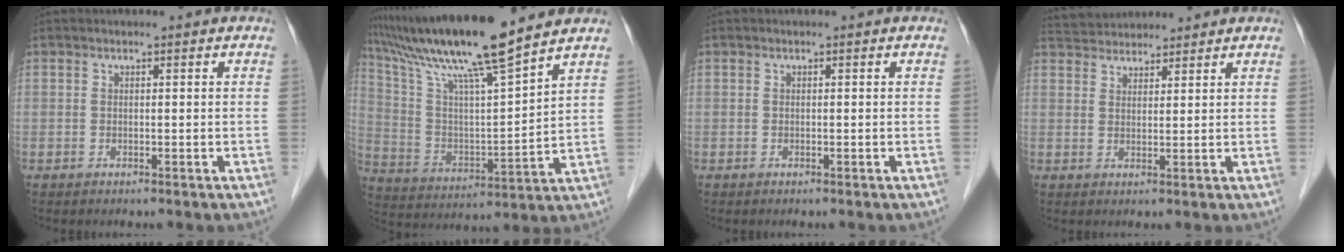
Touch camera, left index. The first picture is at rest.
{"total": 16.9, "force": [13.9, -1.0, 9.5], "torque": [-0.179, 0.003, 0.252]}
{"total": 0.0}
{"total": 6.3, "force": [6.1, 1.4, 1.1], "torque": [-0.021, 0.034, 0.104]}